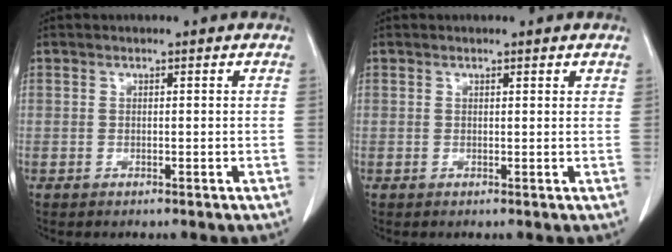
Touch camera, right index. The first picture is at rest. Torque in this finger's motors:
{"motor_torque": [-0.01, -0.02, -0.11, -0.01]}